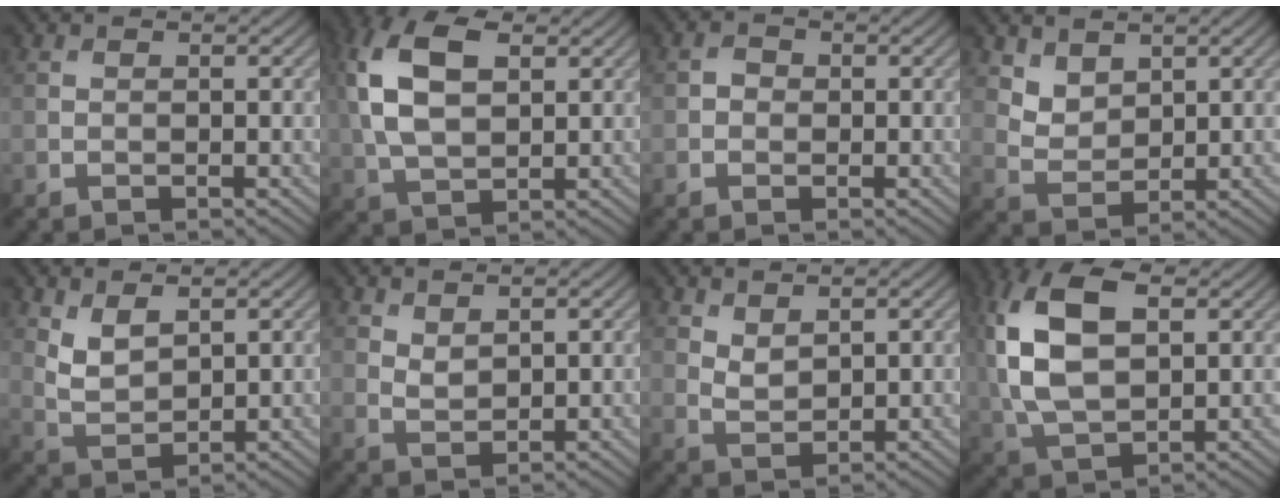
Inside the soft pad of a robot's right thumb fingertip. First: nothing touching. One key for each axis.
{"total": 11.2, "fx": 2.8, "fy": 6.5, "fz": 8.7, "tx": -0.222, "ty": 0.013, "tz": 0.049}
{"total": 1.2, "fx": -0.2, "fy": 1.1, "fz": 0.6, "tx": -0.009, "ty": -0.001, "tz": -0.009}
{"total": 3.7, "fx": 2.5, "fy": 2.2, "fz": 1.5, "tx": -0.043, "ty": -0.015, "tz": 0.056}
{"total": 3.9, "fx": 2.1, "fy": 1.9, "fz": 2.6, "tx": -0.067, "ty": -0.008, "tz": 0.048}
{"total": 1.9, "fx": 1.4, "fy": 0.9, "fz": 1.0, "tx": -0.026, "ty": -0.004, "tz": 0.033}
{"total": 2.4, "fx": 1.7, "fy": 1.1, "fz": 1.3, "tx": -0.033, "ty": -0.006, "tz": 0.040}
{"total": 13.9, "fx": 3.2, "fy": 7.8, "fz": 11.0, "tx": -0.272, "ty": 0.011, "tz": 0.062}